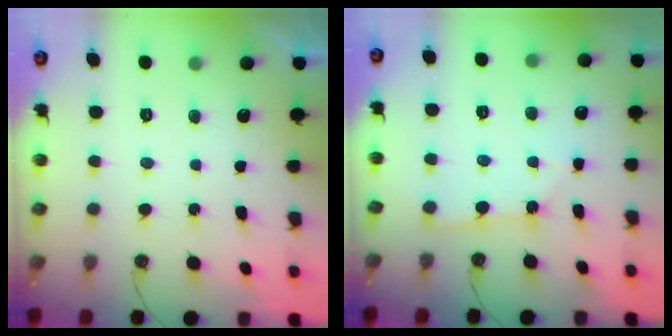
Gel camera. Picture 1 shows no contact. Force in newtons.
{"total": 2.8, "press": 2.8, "slide": 0.2}